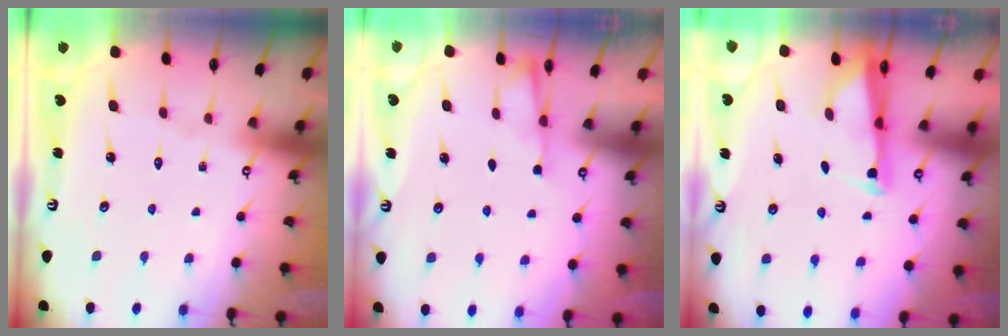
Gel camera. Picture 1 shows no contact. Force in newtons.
{"total": 2.3, "press": 2.2, "slide": 0.4}
{"total": 2.6, "press": 2.5, "slide": 0.7}